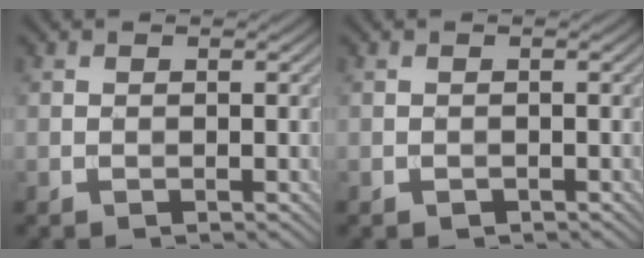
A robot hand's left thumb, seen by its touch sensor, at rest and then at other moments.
{"total": 0.5, "force": [-0.3, 0.4, 0.1], "torque": [0.000, -0.005, -0.004]}